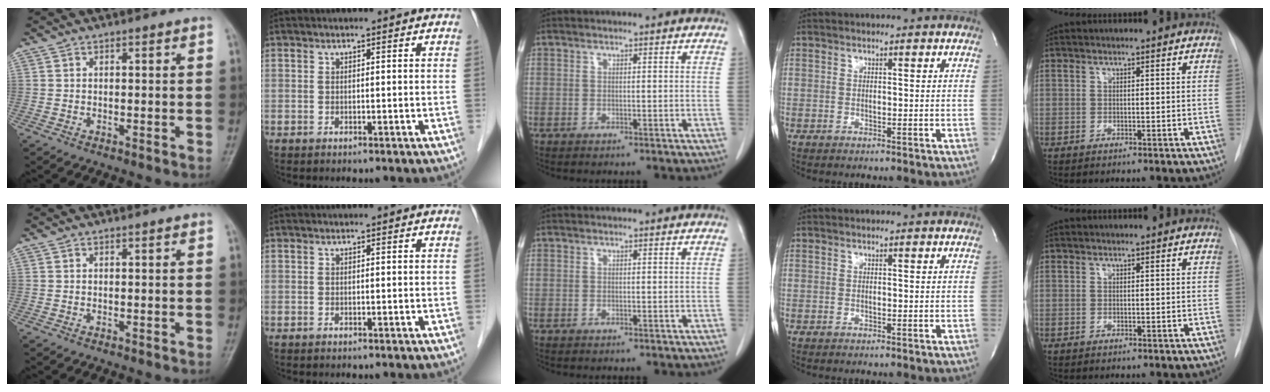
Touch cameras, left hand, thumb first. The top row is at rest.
{}